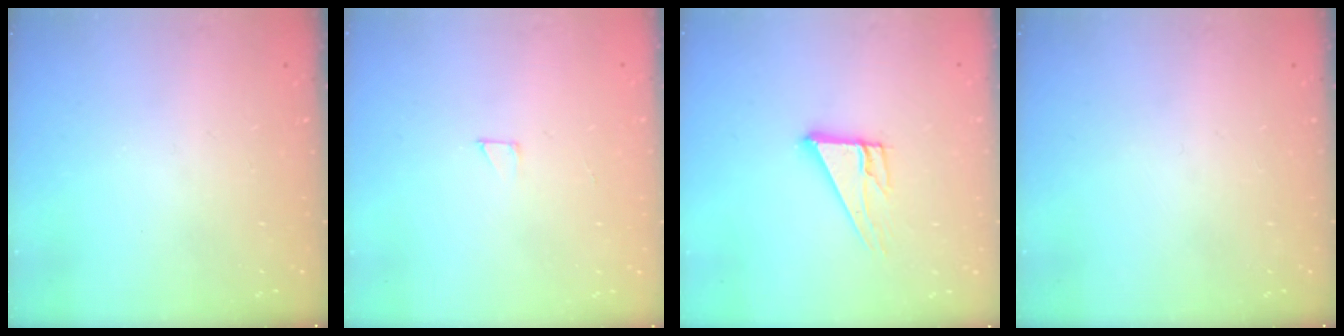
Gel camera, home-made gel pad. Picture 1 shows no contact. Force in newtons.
{"total": 2.0, "press": 2.0, "slide": 0.0}
{"total": 10.0, "press": 10.0, "slide": 0.5}
{"total": 0.0}